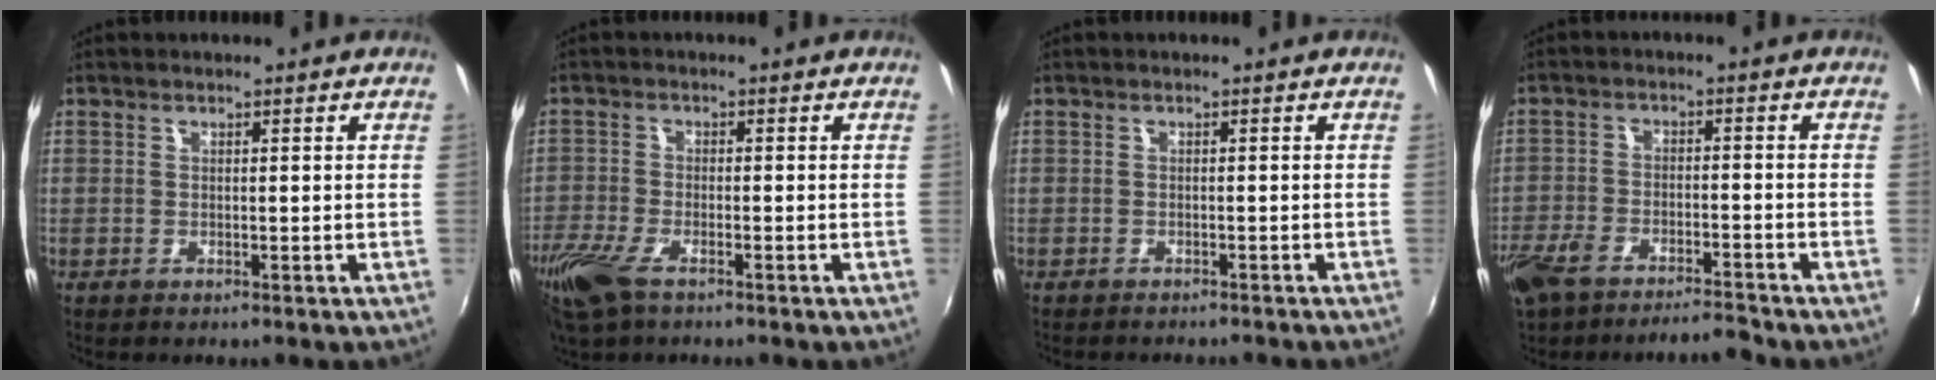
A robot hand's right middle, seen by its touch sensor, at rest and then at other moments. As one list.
[{"total": 8.5, "force": [-5.6, 3.2, 5.6], "torque": [-0.144, -0.026, -0.113]}, {"total": 3.9, "force": [-3.6, 0.8, 1.3], "torque": [-0.032, -0.011, -0.052]}, {"total": 9.6, "force": [-8.0, 2.8, 4.6], "torque": [-0.112, -0.015, -0.141]}]